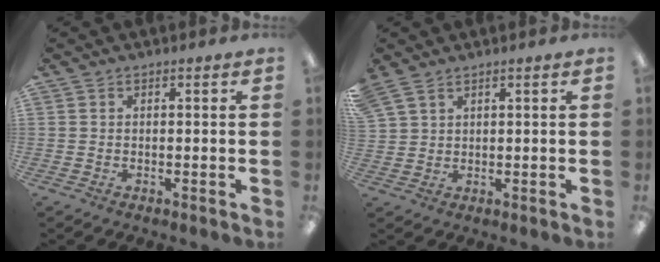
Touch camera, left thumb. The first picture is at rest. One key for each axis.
{"total": 3.7, "fx": 2.8, "fy": 1.9, "fz": 1.4, "tx": -0.034, "ty": -0.004, "tz": 0.057}